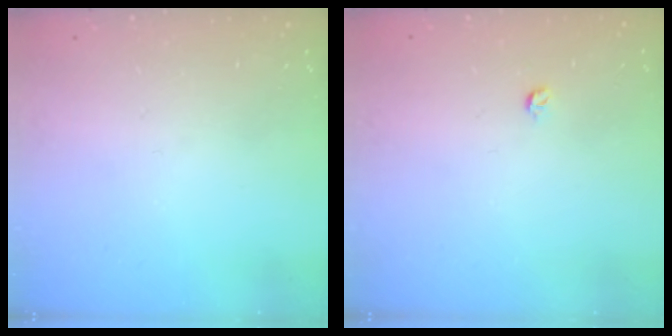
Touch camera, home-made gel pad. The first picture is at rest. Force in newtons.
{"total": 3.2, "press": 3.2, "slide": 0.4}